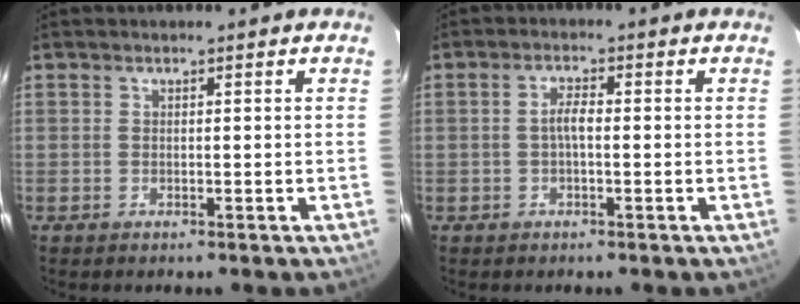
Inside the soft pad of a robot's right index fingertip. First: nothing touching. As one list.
[{"total": 2.4, "force": [-0.4, 0.7, 2.3], "torque": [-0.046, 0.007, -0.007]}]